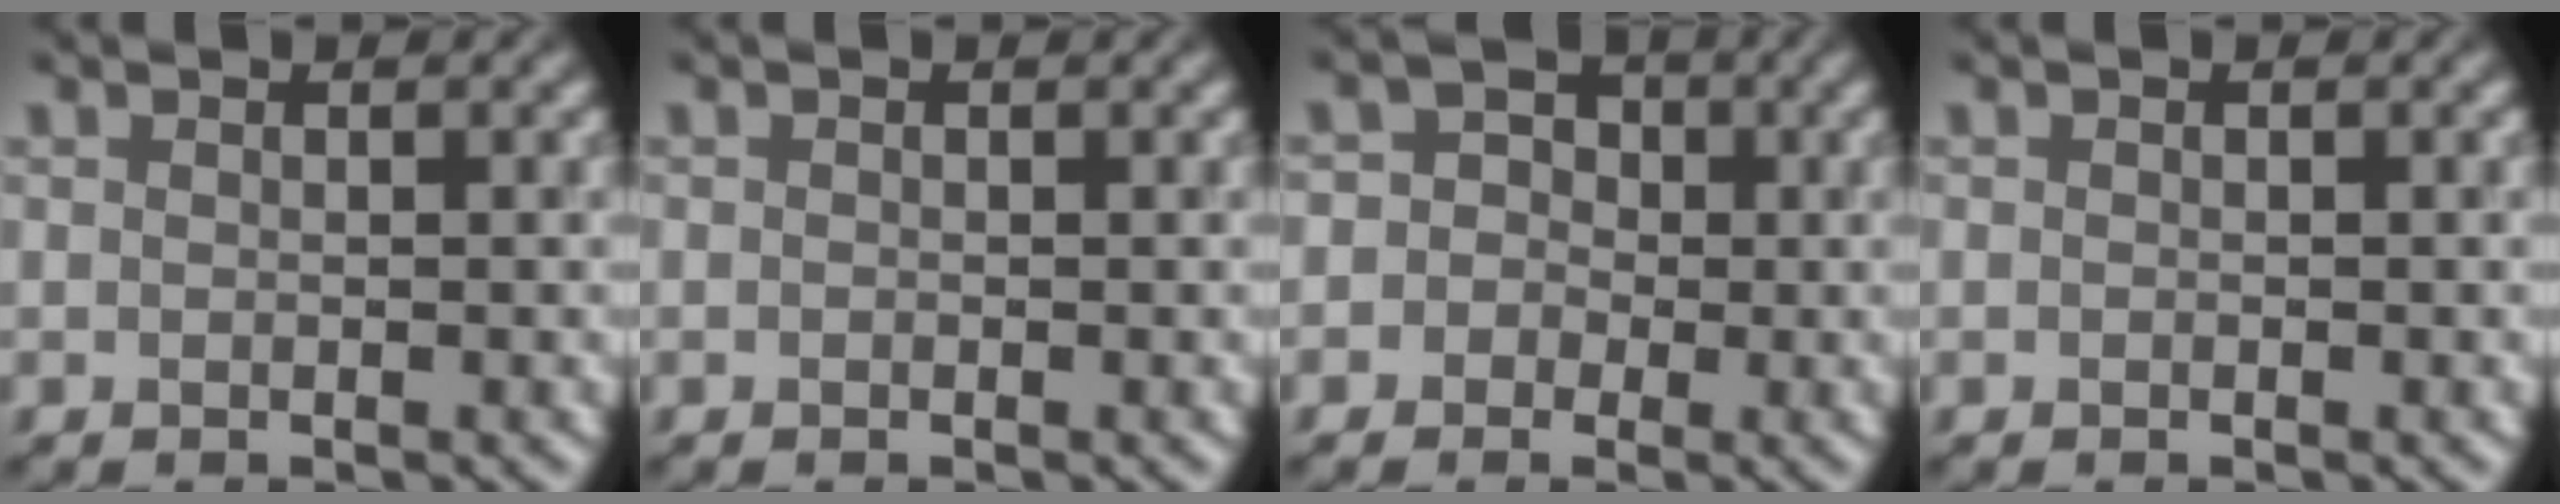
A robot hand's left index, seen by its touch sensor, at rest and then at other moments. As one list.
[{"total": 0.6, "force": [-0.3, -0.5, -0.2], "torque": [0.003, -0.006, -0.001]}, {"total": 3.0, "force": [-0.6, 2.8, 0.6], "torque": [0.029, 0.021, -0.038]}, {"total": 0.0}]